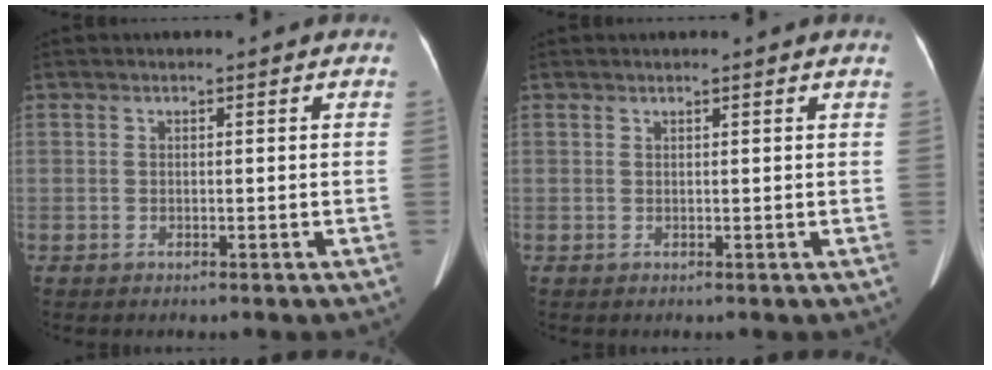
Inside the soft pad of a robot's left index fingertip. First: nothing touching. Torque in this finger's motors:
{"motor_torque": [0.03, -0.13, 0.00, 0.03]}